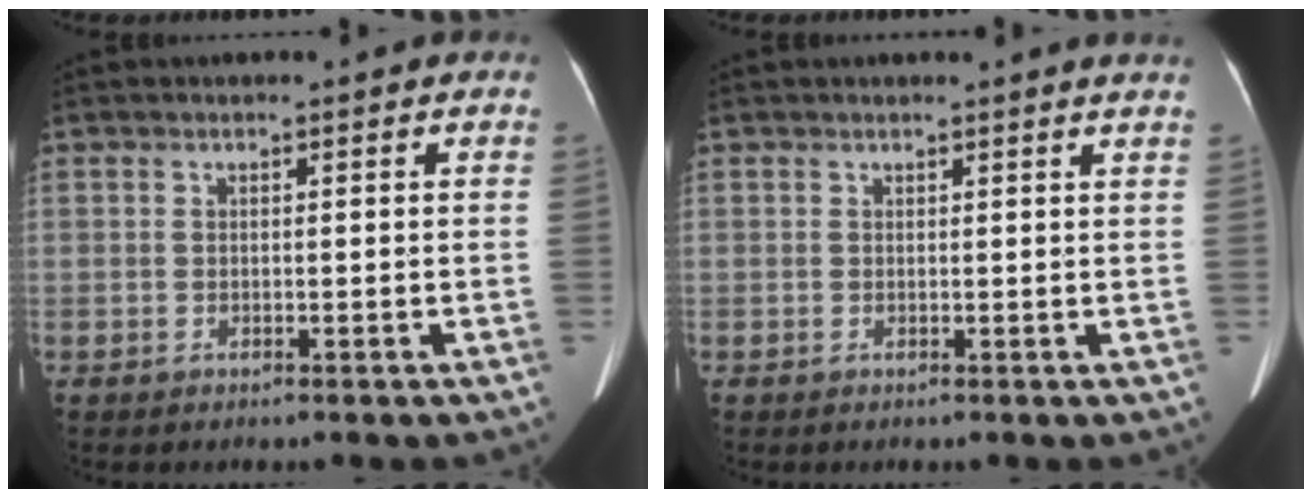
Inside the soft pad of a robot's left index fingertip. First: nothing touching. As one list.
[{"total": 2.2, "force": [2.0, -0.5, 0.6], "torque": [-0.016, -0.008, 0.014]}]